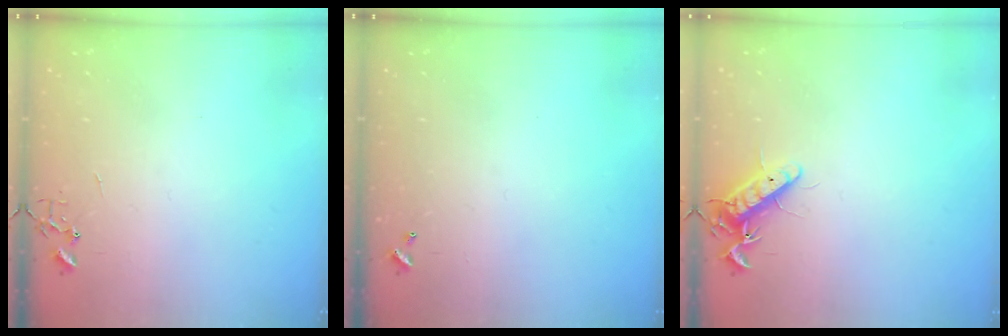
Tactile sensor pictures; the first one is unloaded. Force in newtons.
{"total": 0.0}
{"total": 11.3, "press": 11.2, "slide": 1.5}